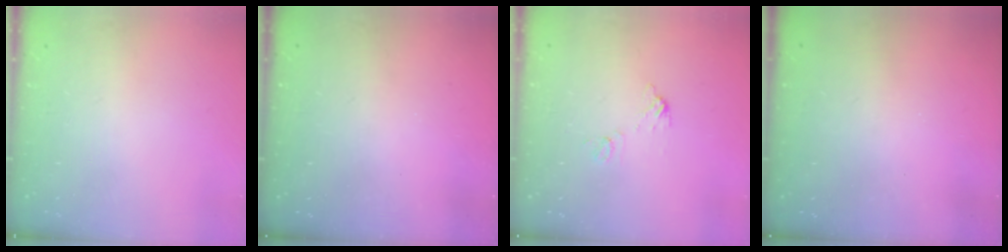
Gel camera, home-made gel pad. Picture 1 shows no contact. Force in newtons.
{"total": 2.8, "press": 2.8, "slide": 0.3}
{"total": 5.7, "press": 5.7, "slide": 0.4}
{"total": 3.0, "press": 3.0, "slide": 0.1}